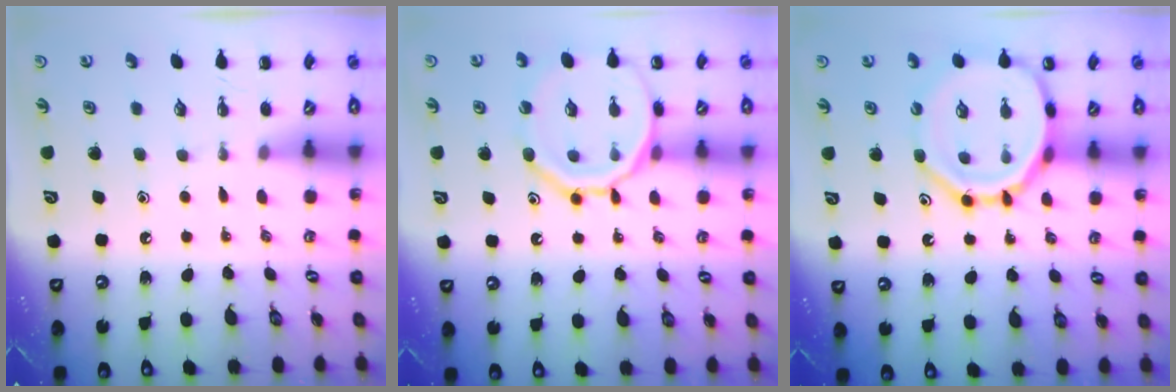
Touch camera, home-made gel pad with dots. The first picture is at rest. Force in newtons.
{"total": 15.5, "press": 15.4, "slide": 1.7}
{"total": 15.5, "press": 15.2, "slide": 2.8}